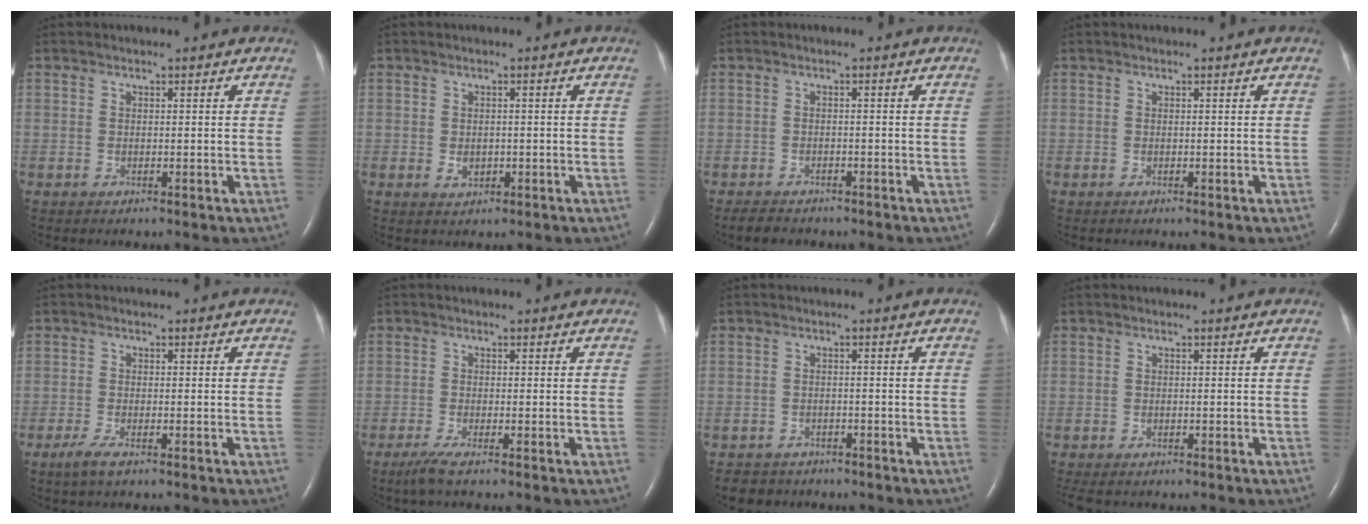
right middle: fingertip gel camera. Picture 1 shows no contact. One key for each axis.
{"total": 1.8, "fx": -0.4, "fy": 1.4, "fz": 1.1, "tx": -0.020, "ty": 0.000, "tz": 0.000}
{"total": 3.4, "fx": -2.9, "fy": 1.4, "fz": 1.1, "tx": -0.025, "ty": -0.005, "tz": -0.040}
{"total": 0.0}
{"total": 2.5, "fx": -1.6, "fy": 0.3, "fz": 1.9, "tx": -0.050, "ty": -0.008, "tz": -0.035}
{"total": 2.4, "fx": -1.6, "fy": -0.1, "fz": 1.8, "tx": -0.047, "ty": -0.010, "tz": -0.038}
{"total": 3.5, "fx": -2.9, "fy": 1.8, "fz": -0.2, "tx": -0.005, "ty": 0.001, "tz": -0.046}
{"total": 2.9, "fx": -2.3, "fy": 1.2, "fz": 1.2, "tx": -0.018, "ty": -0.007, "tz": -0.033}